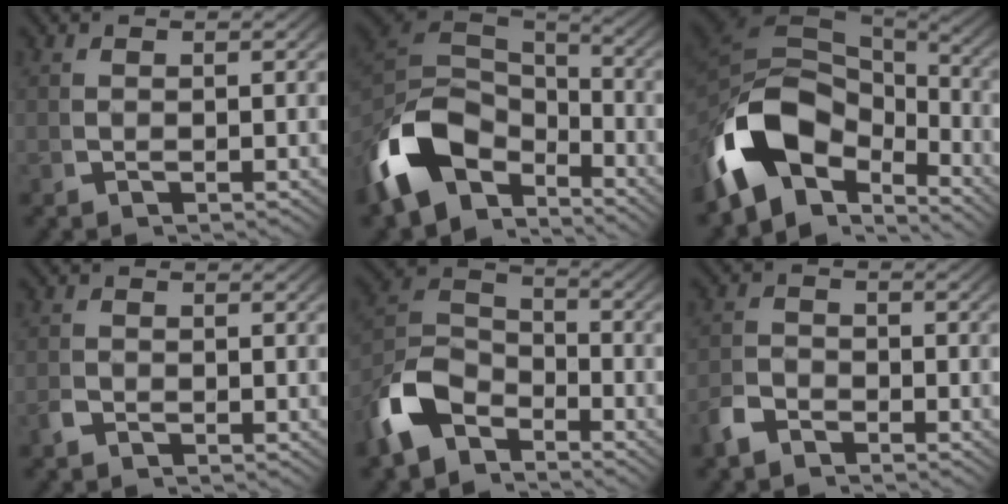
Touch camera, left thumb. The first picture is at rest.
{"total": 12.8, "force": [-2.6, 8.9, 8.9], "torque": [-0.214, -0.042, -0.030]}
{"total": 17.4, "force": [-1.9, 12.0, 12.4], "torque": [-0.271, -0.044, -0.016]}
{"total": 0.9, "force": [-0.7, 0.5, 0.1], "torque": [-0.003, -0.004, -0.016]}
{"total": 7.9, "force": [-2.8, 5.6, 4.7], "torque": [-0.103, -0.018, -0.050]}
{"total": 2.4, "force": [-1.9, 1.3, 0.5], "torque": [-0.009, -0.008, -0.038]}